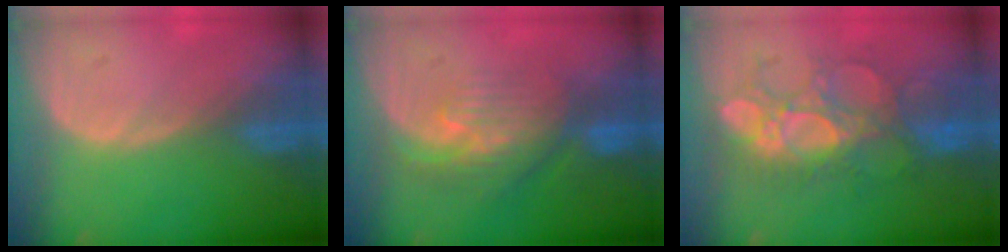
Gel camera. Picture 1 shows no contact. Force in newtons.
{"total": 8.0, "press": 7.2, "slide": 3.6}
{"total": 9.2, "press": 9.2, "slide": 0.5}